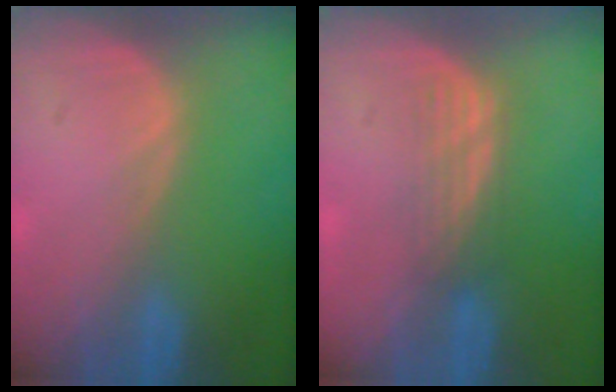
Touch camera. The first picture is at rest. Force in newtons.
{"total": 3.1, "press": 2.6, "slide": 1.6}